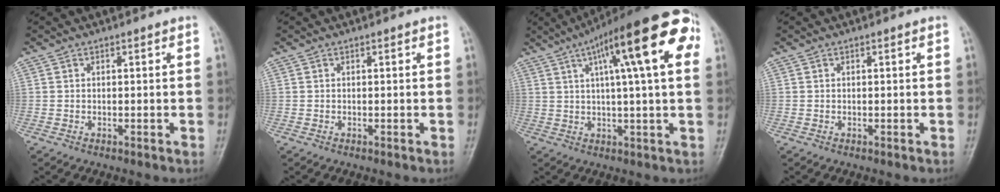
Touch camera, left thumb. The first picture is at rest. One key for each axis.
{"total": 0.0}
{"total": 20.7, "fx": 7.5, "fy": 4.5, "fz": 18.7, "tx": -0.269, "ty": 0.022, "tz": 0.101}
{"total": 0.0}